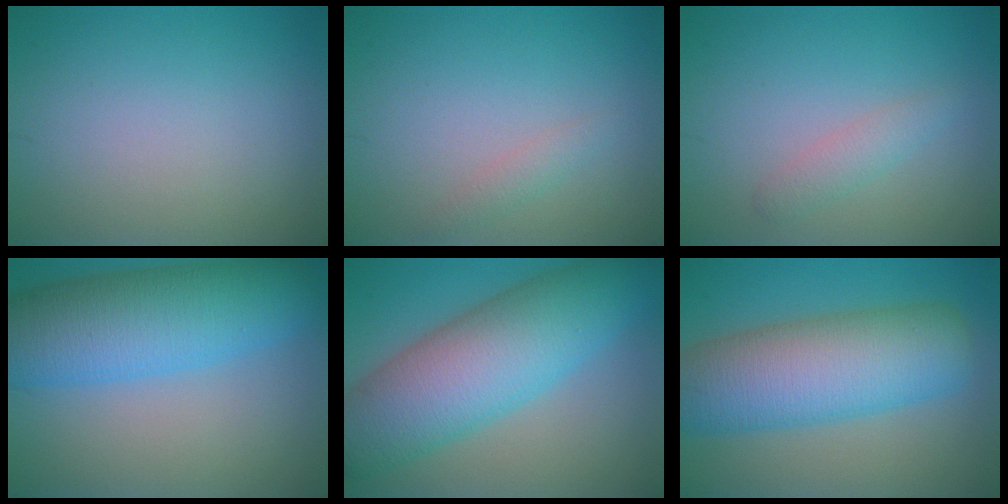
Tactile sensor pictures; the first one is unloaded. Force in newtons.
{"total": 1.1, "press": 1.1, "slide": 0.0}
{"total": 1.6, "press": 1.6, "slide": 0.1}
{"total": 10.4, "press": 10.4, "slide": 0.3}
{"total": 11.3, "press": 11.2, "slide": 0.1}
{"total": 10.8, "press": 10.8, "slide": 0.4}